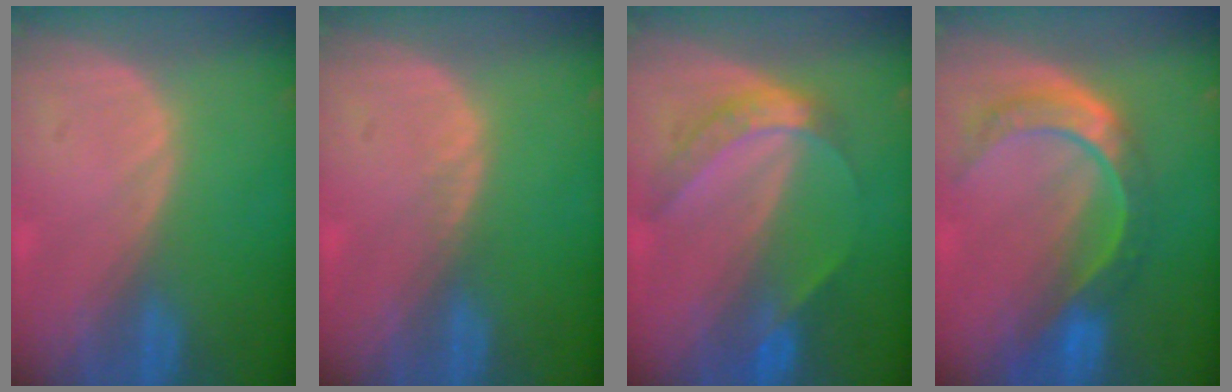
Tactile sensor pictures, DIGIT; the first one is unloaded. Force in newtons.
{"total": 0.5, "press": 0.5, "slide": 0.1}
{"total": 6.2, "press": 5.2, "slide": 3.3}
{"total": 8.8, "press": 7.4, "slide": 4.7}